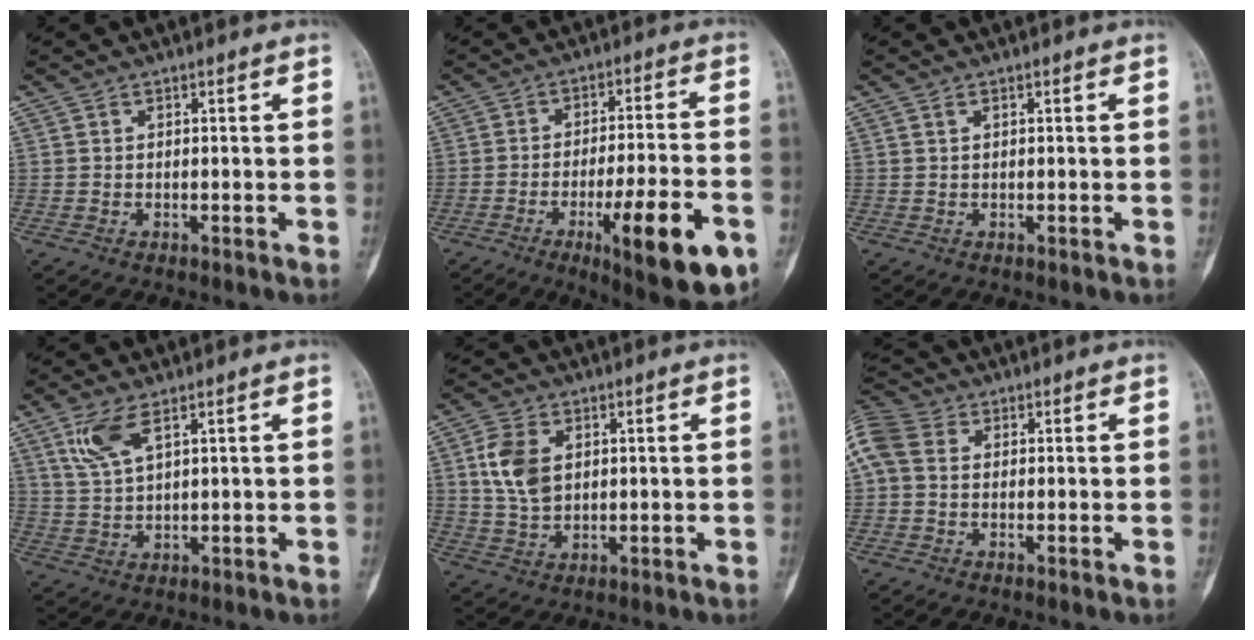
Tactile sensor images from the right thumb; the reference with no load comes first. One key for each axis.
{"total": 17.1, "fx": -7.0, "fy": 3.9, "fz": 15.1, "tx": -0.213, "ty": 0.017, "tz": -0.095}
{"total": 0.7, "fx": 0.4, "fy": 0.3, "fz": 0.5, "tx": -0.013, "ty": 0.005, "tz": 0.008}
{"total": 5.2, "fx": 3.2, "fy": 1.7, "fz": 3.7, "tx": -0.082, "ty": -0.012, "tz": 0.073}
{"total": 8.1, "fx": 2.0, "fy": 5.2, "fz": 5.9, "tx": -0.116, "ty": -0.003, "tz": 0.044}
{"total": 7.4, "fx": 1.3, "fy": 5.4, "fz": 5.0, "tx": -0.122, "ty": 0.023, "tz": 0.018}